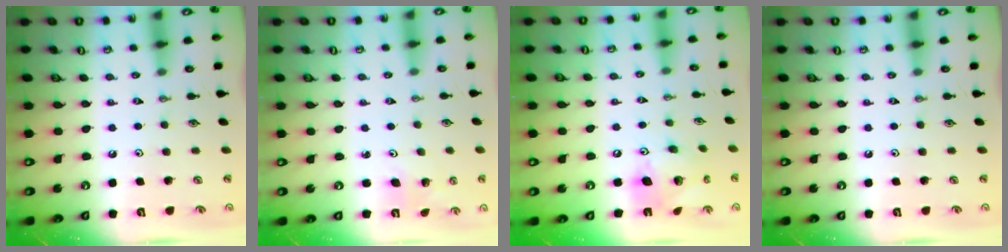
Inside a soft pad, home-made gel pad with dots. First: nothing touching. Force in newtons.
{"total": 2.8, "press": 2.5, "slide": 1.3}
{"total": 14.8, "press": 14.7, "slide": 1.2}
{"total": 0.0}